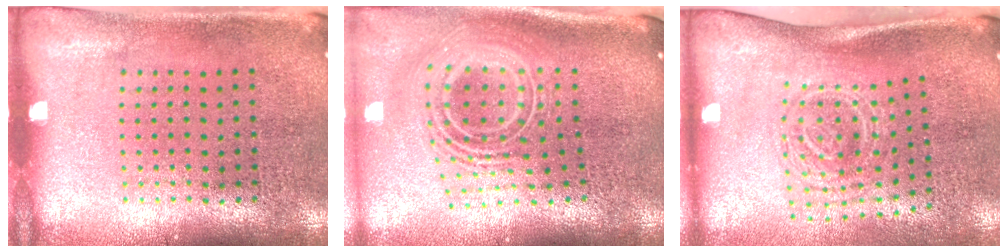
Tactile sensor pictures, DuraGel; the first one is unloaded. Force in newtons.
{"total": 2.8, "press": 1.9, "slide": 2.2}
{"total": 1.7, "press": 1.2, "slide": 1.2}